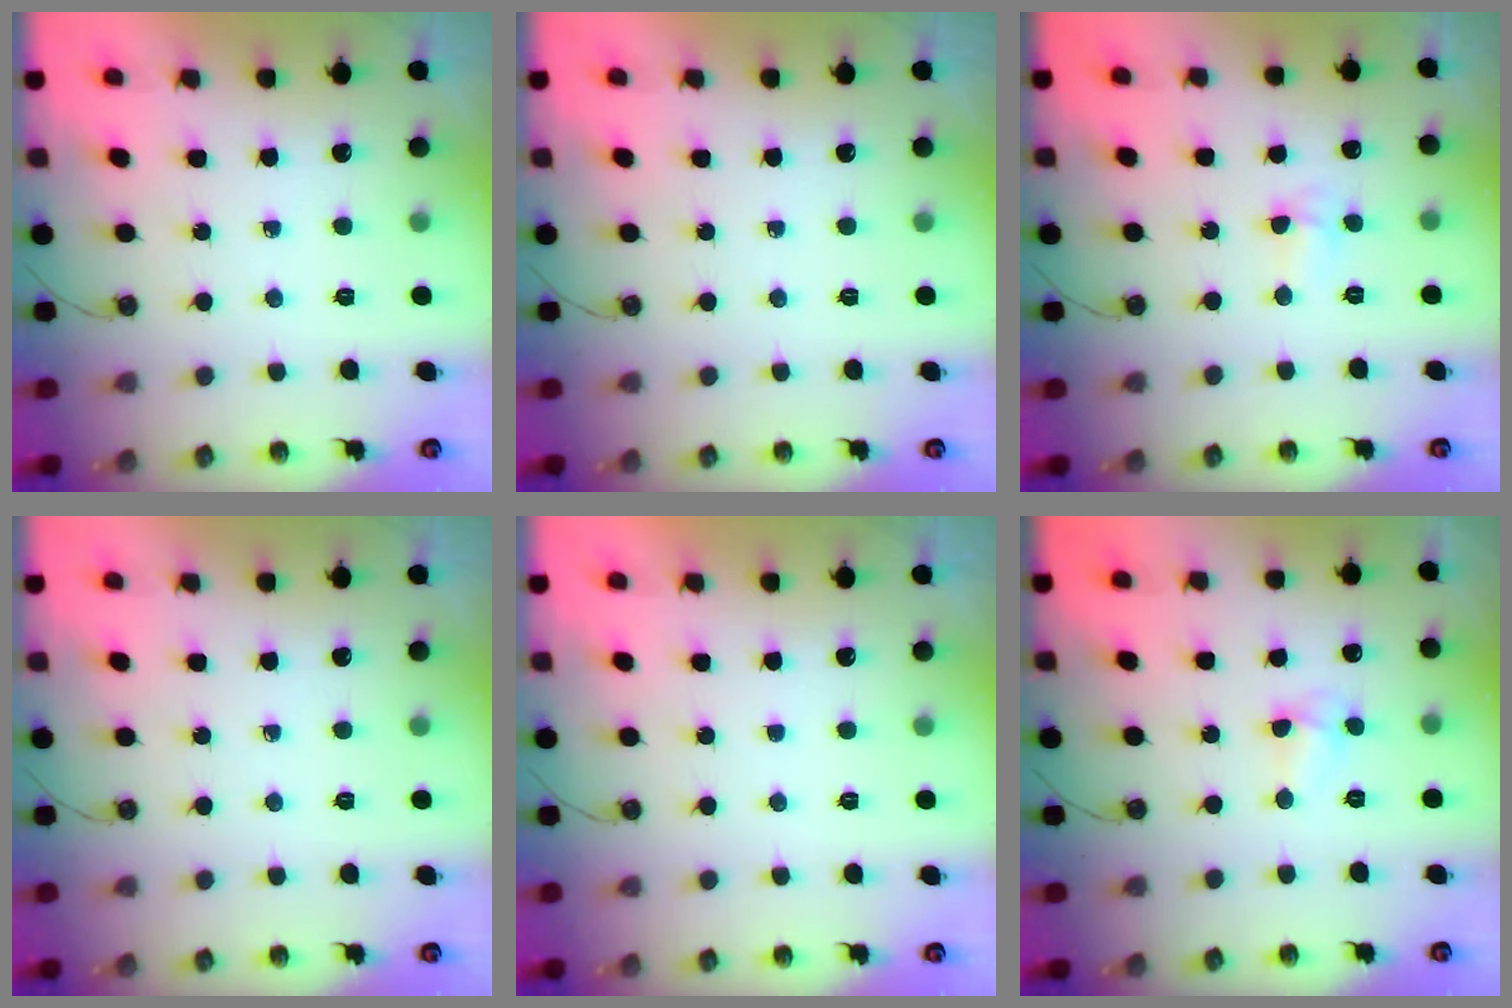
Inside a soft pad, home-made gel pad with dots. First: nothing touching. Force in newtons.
{"total": 0.0}
{"total": 3.8, "press": 3.7, "slide": 0.8}
{"total": 0.0}
{"total": 0.0}
{"total": 3.5, "press": 3.5, "slide": 0.4}